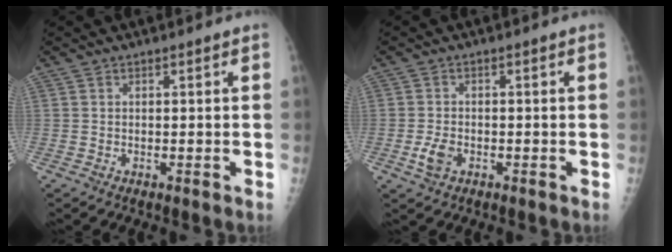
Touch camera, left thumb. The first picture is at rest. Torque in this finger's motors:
{"motor_torque": [-0.31, 0.31, 0.07, 0.04, 0.00]}